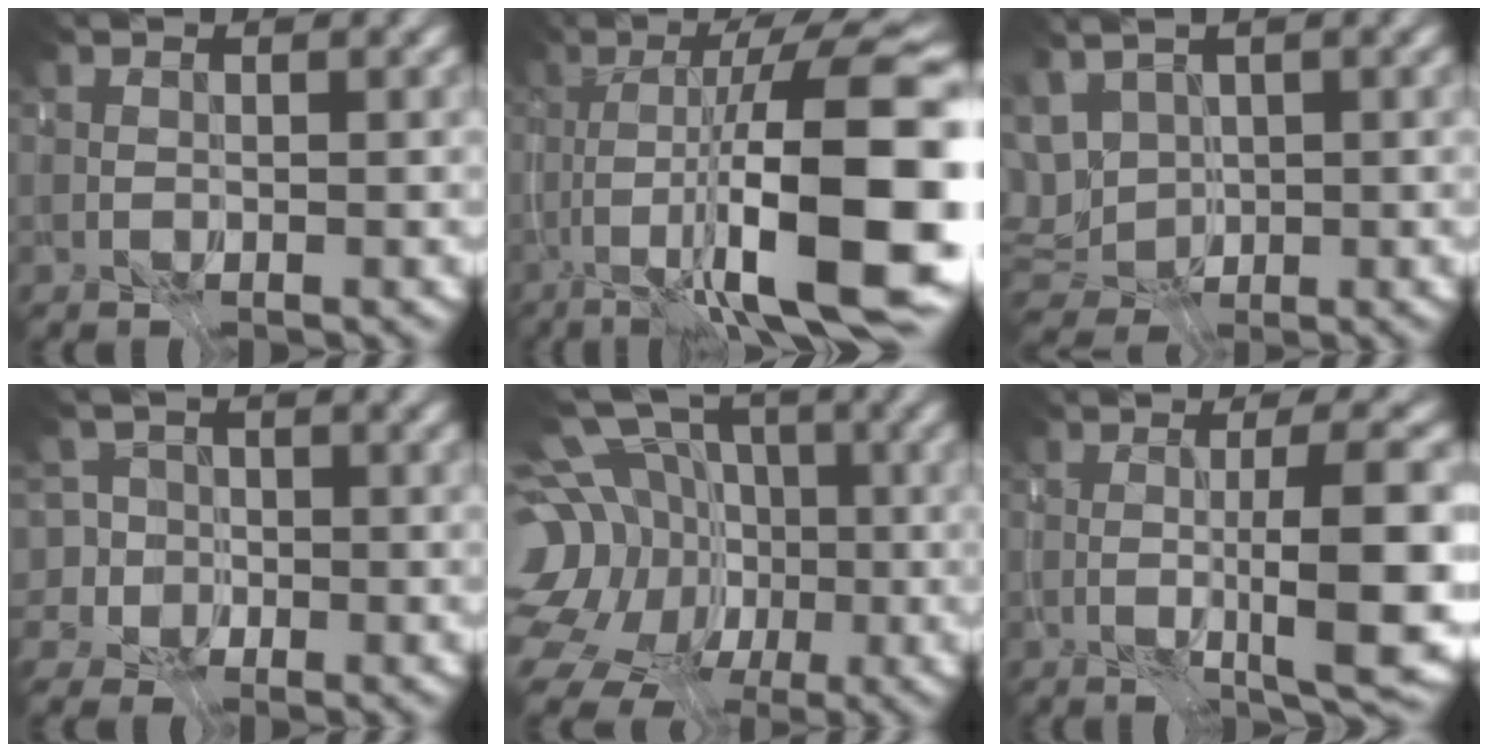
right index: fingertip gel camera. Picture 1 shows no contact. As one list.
[{"total": 13.1, "force": [-4.5, -0.2, 12.3], "torque": [-0.152, 0.005, -0.072]}, {"total": 4.3, "force": [0.0, 2.9, 3.2], "torque": [-0.051, -0.003, 0.002]}, {"total": 4.9, "force": [-0.2, 4.3, 2.3], "torque": [-0.029, 0.026, -0.058]}, {"total": 13.4, "force": [-4.5, 10.6, 7.0], "torque": [-0.144, -0.008, -0.075]}, {"total": 7.0, "force": [-1.9, -0.9, 6.6], "torque": [-0.089, -0.021, -0.023]}]